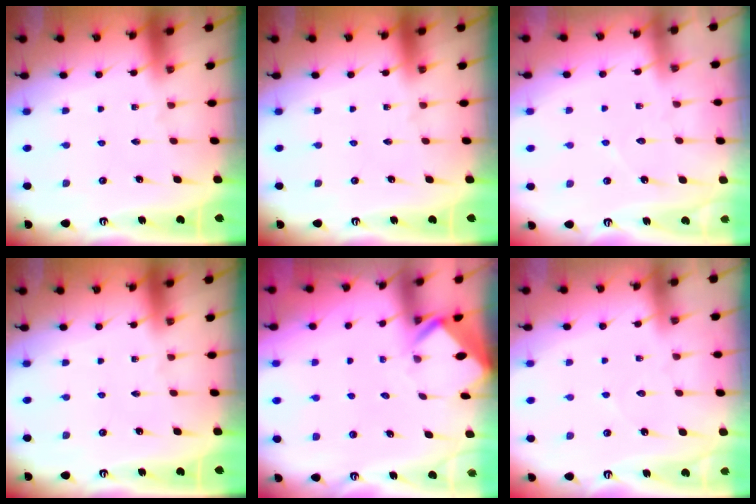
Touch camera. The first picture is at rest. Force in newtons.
{"total": 0.0}
{"total": 4.5, "press": 4.5, "slide": 0.4}
{"total": 0.0}
{"total": 2.9, "press": 2.9, "slide": 0.2}
{"total": 2.4, "press": 2.4, "slide": 0.3}